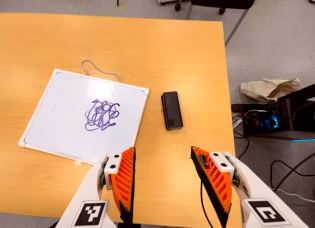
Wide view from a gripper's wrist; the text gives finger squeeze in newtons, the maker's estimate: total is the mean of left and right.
{"total": 0.0}